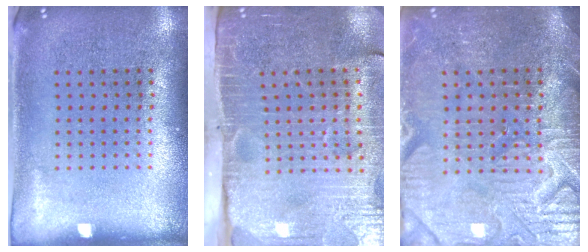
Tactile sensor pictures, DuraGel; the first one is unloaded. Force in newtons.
{"total": 4.3, "press": 3.8, "slide": 1.8}
{"total": 3.9, "press": 3.7, "slide": 1.2}